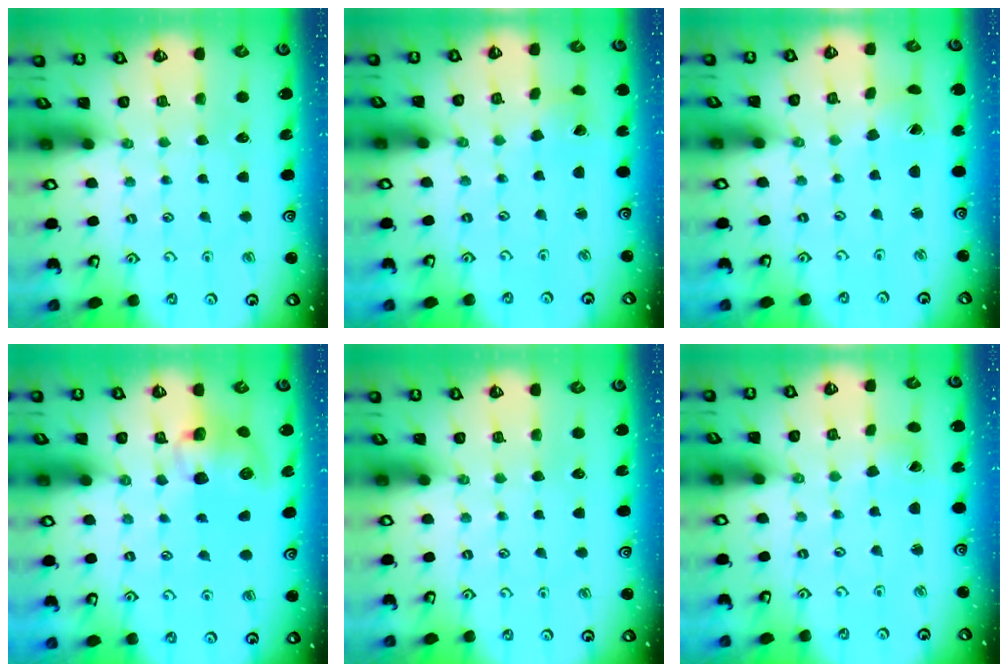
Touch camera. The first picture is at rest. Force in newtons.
{"total": 3.5, "press": 3.5, "slide": 0.4}
{"total": 1.7, "press": 1.7, "slide": 0.1}
{"total": 9.2, "press": 9.1, "slide": 1.1}
{"total": 0.0}
{"total": 2.9, "press": 2.9, "slide": 0.2}